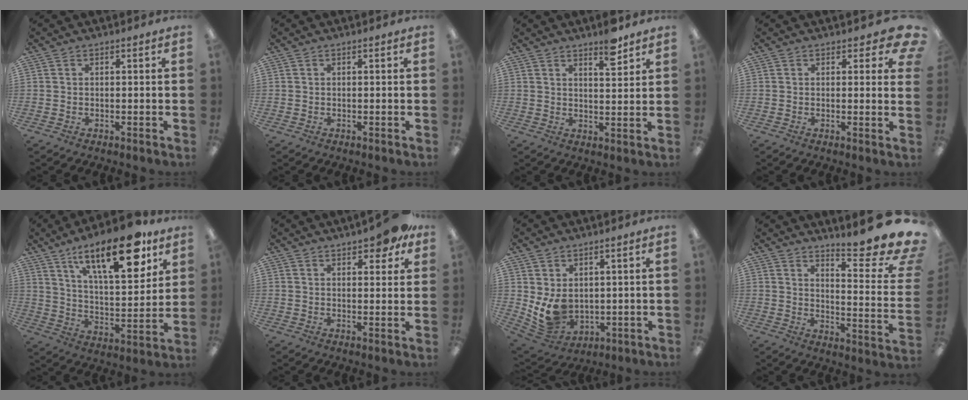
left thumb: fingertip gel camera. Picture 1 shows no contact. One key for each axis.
{"total": 0.0}
{"total": 6.3, "fx": 4.8, "fy": 1.9, "fz": 3.6, "tx": -0.042, "ty": -0.030, "tz": 0.078}
{"total": 5.1, "fx": 2.5, "fy": 2.4, "fz": 3.8, "tx": -0.035, "ty": -0.010, "tz": 0.039}
{"total": 21.4, "fx": 13.0, "fy": 7.8, "fz": 15.1, "tx": -0.218, "ty": -0.069, "tz": 0.207}
{"total": 6.2, "fx": 4.5, "fy": 2.1, "fz": 3.6, "tx": -0.033, "ty": -0.026, "tz": 0.072}
{"total": 7.7, "fx": 2.2, "fy": 5.9, "fz": 4.4, "tx": -0.091, "ty": -0.021, "tz": 0.045}
{"total": 13.4, "fx": 11.0, "fy": 1.8, "fz": 7.4, "tx": -0.089, "ty": -0.114, "tz": 0.175}